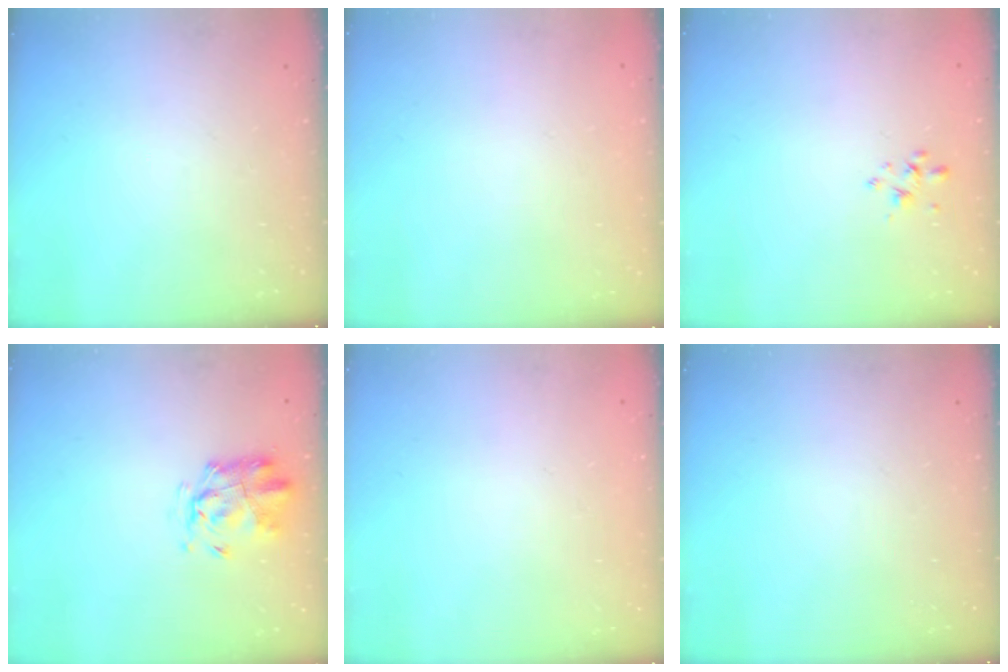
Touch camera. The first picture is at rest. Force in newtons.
{"total": 1.7, "press": 1.7, "slide": 0.2}
{"total": 2.6, "press": 2.5, "slide": 0.8}
{"total": 2.5, "press": 2.4, "slide": 0.7}
{"total": 1.8, "press": 1.8, "slide": 0.2}
{"total": 0.0}